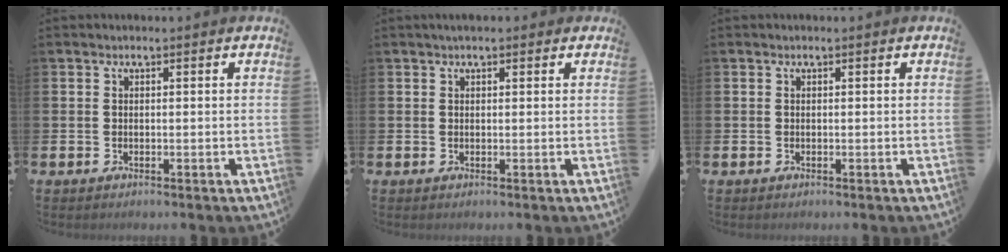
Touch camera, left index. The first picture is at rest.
{"total": 1.3, "force": [1.0, 0.7, 0.5], "torque": [0.002, 0.003, 0.014]}
{"total": 0.0}